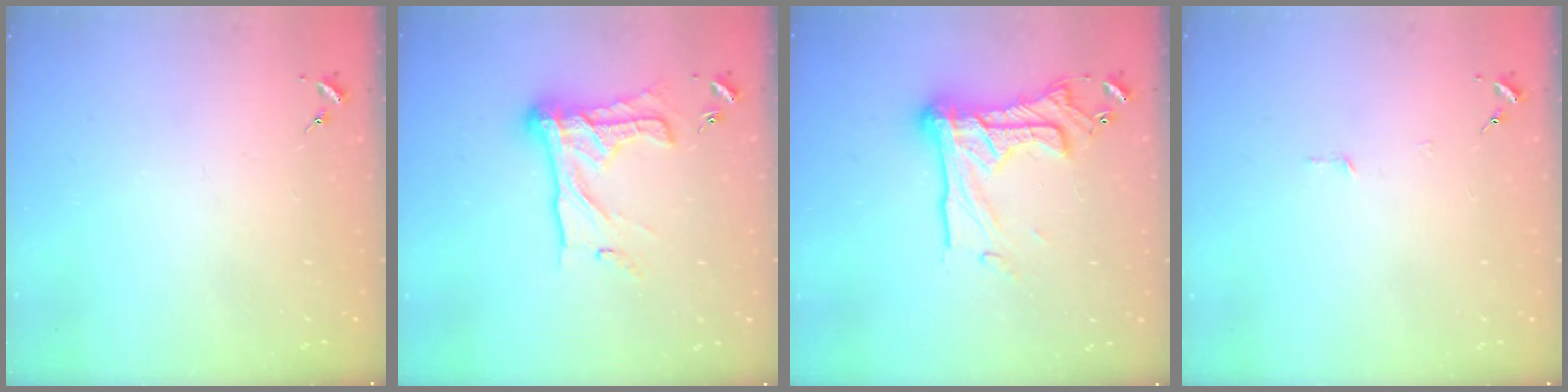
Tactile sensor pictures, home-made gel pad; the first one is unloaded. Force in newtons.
{"total": 19.9, "press": 19.8, "slide": 1.8}
{"total": 20.9, "press": 20.8, "slide": 2.0}
{"total": 2.7, "press": 2.7, "slide": 0.2}